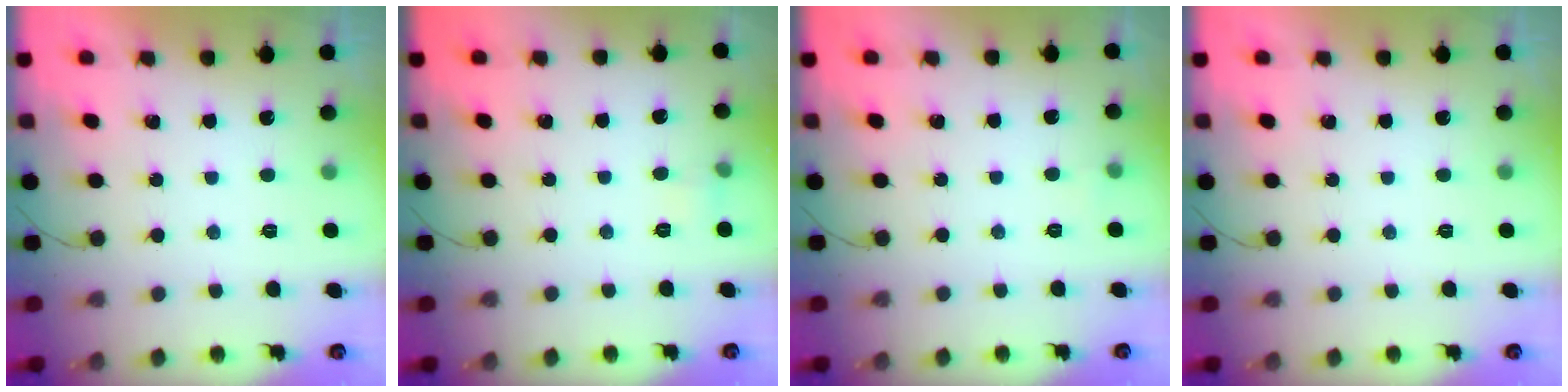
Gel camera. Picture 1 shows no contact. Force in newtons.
{"total": 3.3, "press": 3.1, "slide": 1.1}
{"total": 2.4, "press": 2.2, "slide": 0.9}
{"total": 0.0}